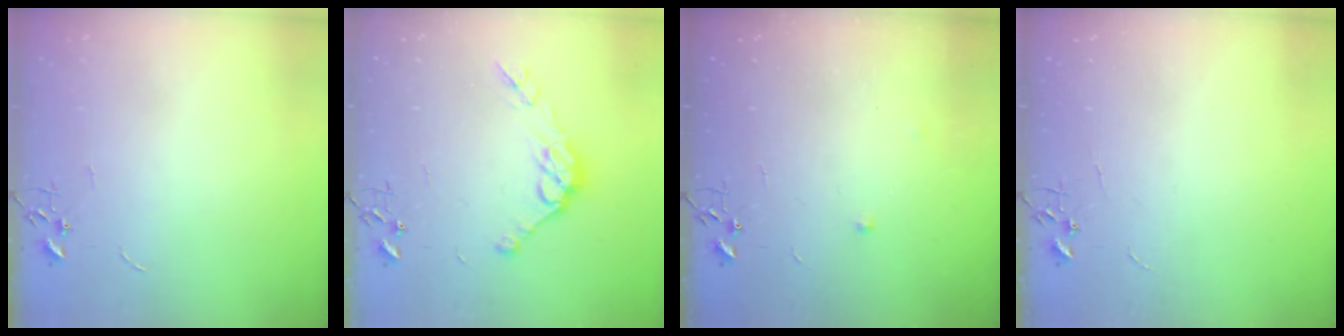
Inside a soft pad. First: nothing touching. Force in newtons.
{"total": 10.9, "press": 10.8, "slide": 0.9}
{"total": 4.6, "press": 4.4, "slide": 1.1}
{"total": 0.0}